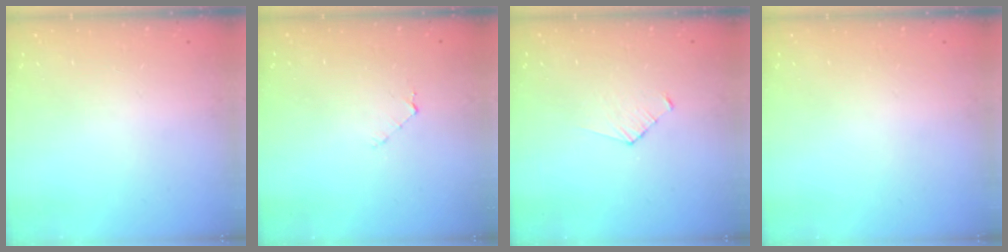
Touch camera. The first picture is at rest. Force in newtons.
{"total": 4.0, "press": 4.0, "slide": 0.3}
{"total": 2.8, "press": 2.7, "slide": 0.3}
{"total": 0.0}